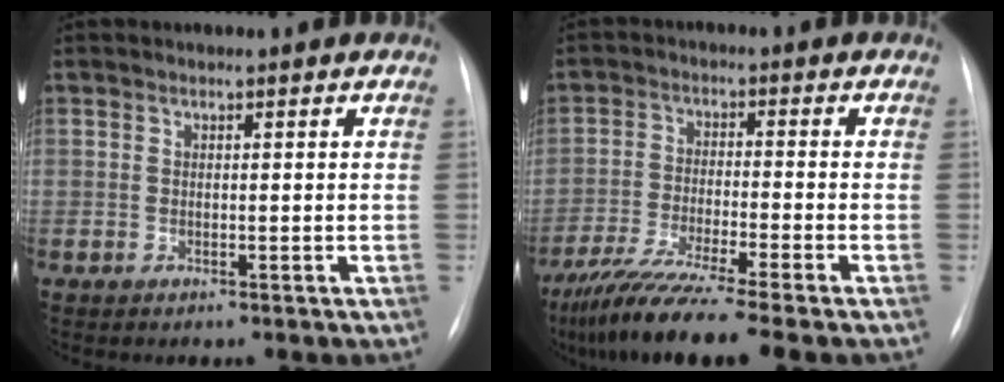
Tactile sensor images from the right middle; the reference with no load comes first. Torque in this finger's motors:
{"motor_torque": [1.12, -1.02, 0.29, 0.08]}